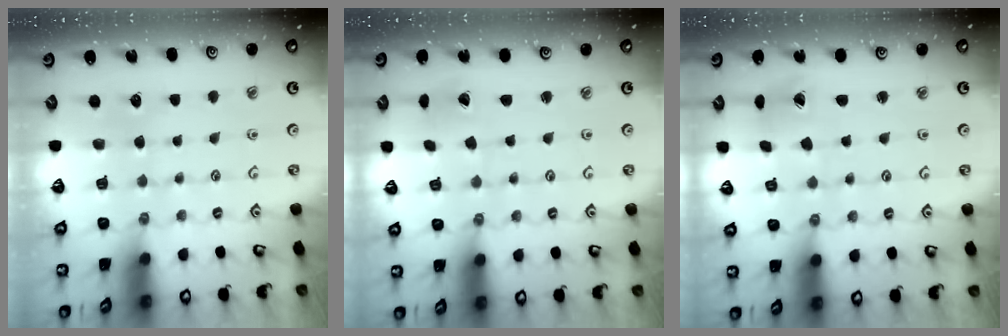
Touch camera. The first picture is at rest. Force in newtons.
{"total": 0.9, "press": 0.9, "slide": 0.1}
{"total": 2.5, "press": 2.5, "slide": 0.4}